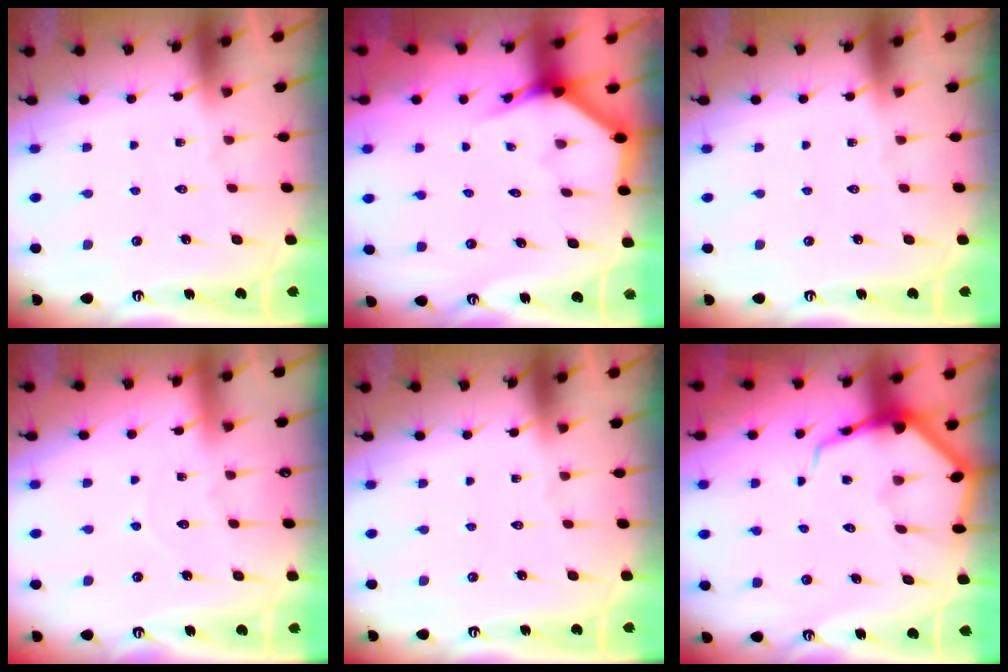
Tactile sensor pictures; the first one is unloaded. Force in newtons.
{"total": 3.9, "press": 3.9, "slide": 0.3}
{"total": 0.0}
{"total": 3.0, "press": 3.0, "slide": 0.3}
{"total": 0.0}
{"total": 7.8, "press": 7.7, "slide": 0.8}